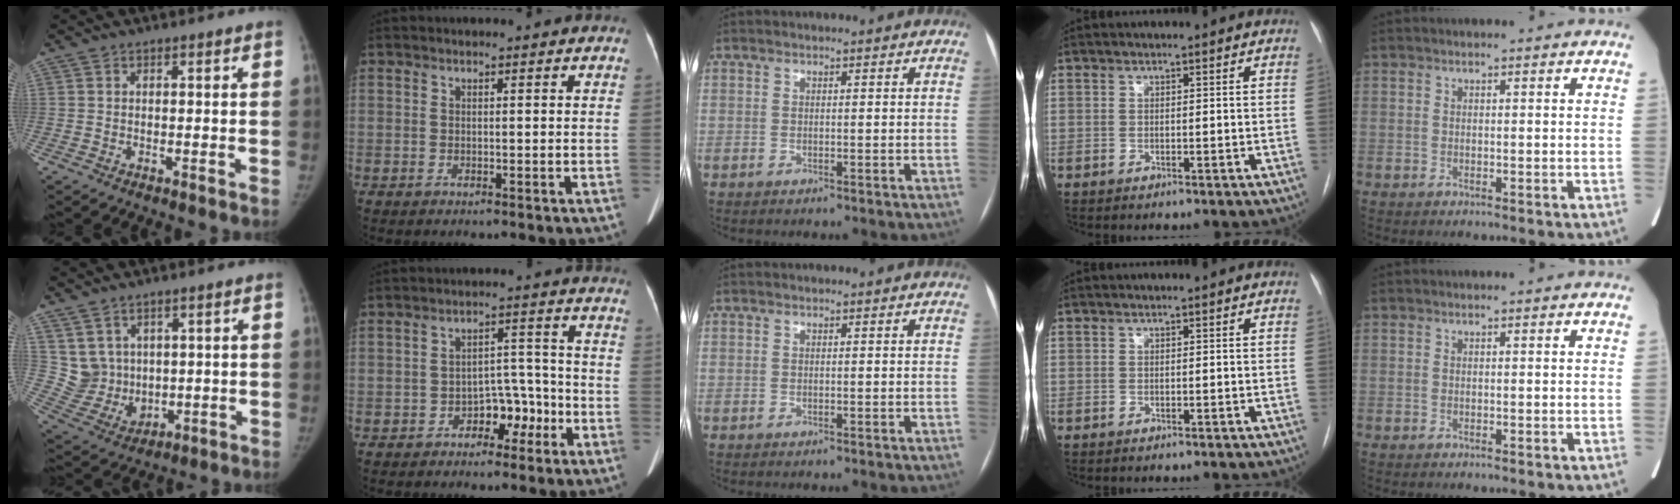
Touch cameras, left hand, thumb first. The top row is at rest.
{"thumb": {"total": 7.3, "force": [3.1, 6.1, 2.3], "torque": [-0.020, -0.029, 0.083]}, "index": {"total": 5.1, "force": [-3.0, 2.7, 3.0], "torque": [-0.037, 0.023, -0.046]}}